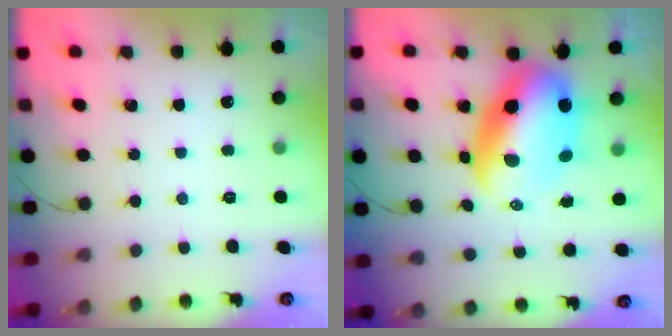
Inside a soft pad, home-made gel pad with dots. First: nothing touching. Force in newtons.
{"total": 13.7, "press": 13.3, "slide": 3.4}